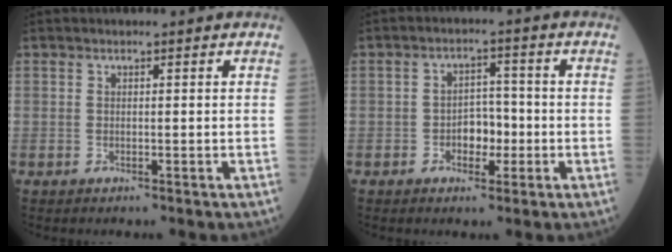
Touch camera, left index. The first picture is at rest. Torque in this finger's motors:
{"motor_torque": [0.10, 0.04, 0.06, 0.02]}